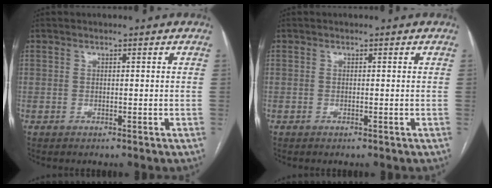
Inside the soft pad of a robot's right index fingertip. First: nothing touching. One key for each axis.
{"total": 0.0}